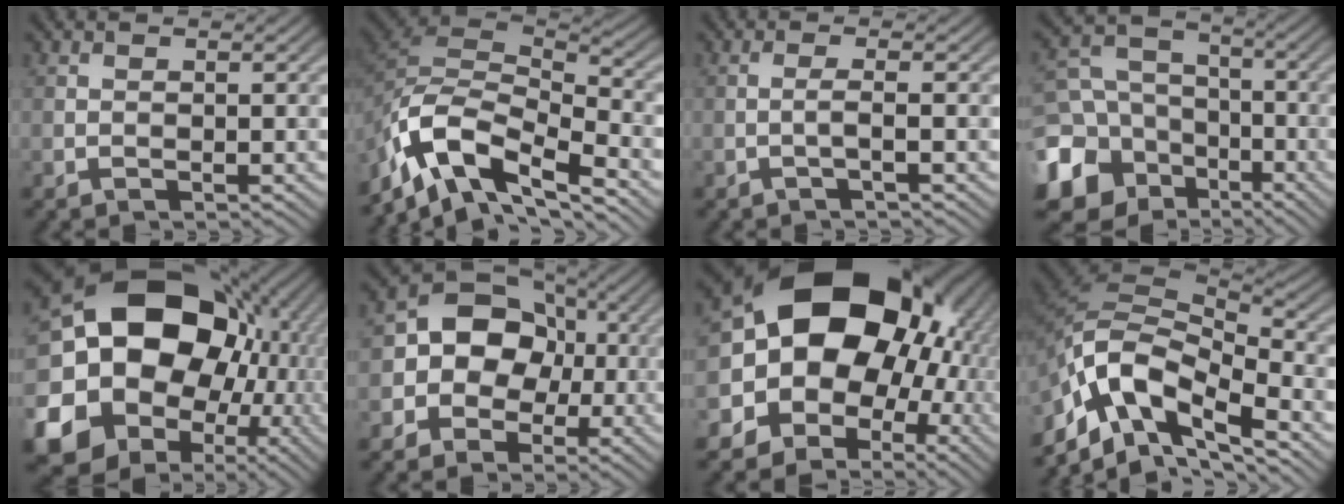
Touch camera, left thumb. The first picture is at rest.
{"total": 11.8, "force": [-7.0, 5.0, 8.1], "torque": [-0.176, -0.004, -0.130]}
{"total": 1.7, "force": [-0.5, 0.1, 1.6], "torque": [-0.026, 0.010, -0.020]}
{"total": 16.0, "force": [-6.0, 13.3, 6.5], "torque": [-0.213, -0.040, -0.109]}
{"total": 22.2, "force": [1.7, 18.2, 12.6], "torque": [-0.292, -0.025, 0.044]}
{"total": 9.9, "force": [-1.0, 8.4, 5.1], "torque": [-0.072, 0.004, -0.041]}
{"total": 20.9, "force": [3.2, 17.1, 11.6], "torque": [-0.205, 0.010, 0.043]}
{"total": 12.8, "force": [-5.4, 6.2, 9.9], "torque": [-0.198, -0.006, -0.111]}